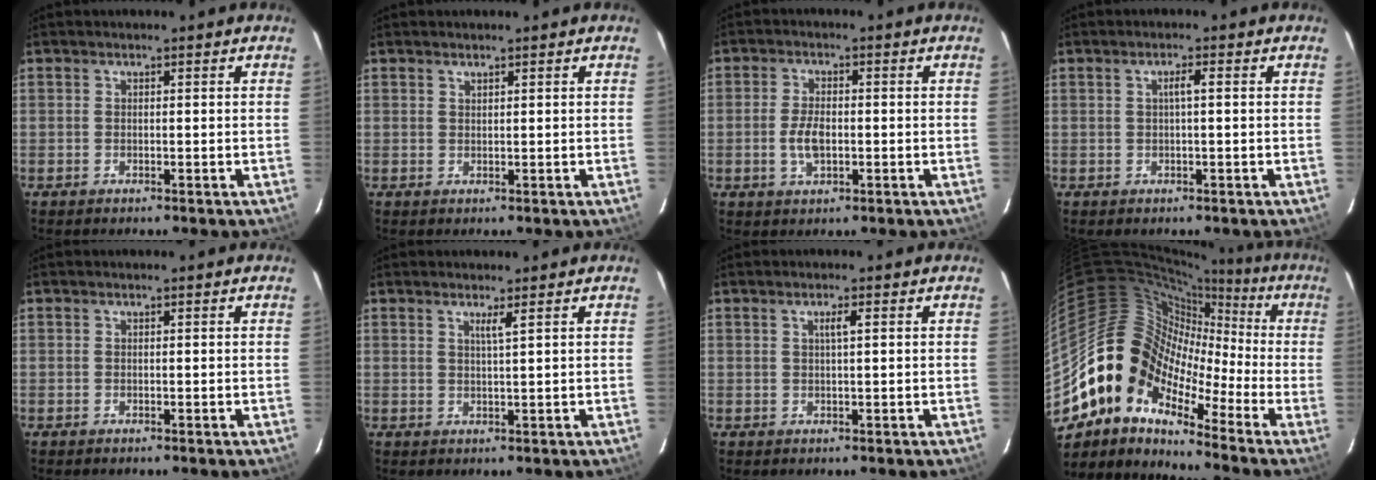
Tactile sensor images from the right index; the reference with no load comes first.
{"total": 0.8, "force": [0.7, 0.2, 0.2], "torque": [-0.005, 0.001, 0.013]}
{"total": 5.0, "force": [-1.0, 2.6, 4.1], "torque": [-0.085, -0.001, -0.016]}
{"total": 1.7, "force": [0.2, 0.0, 1.7], "torque": [-0.030, 0.005, 0.003]}
{"total": 0.0}
{"total": 1.7, "force": [1.0, -0.4, 1.3], "torque": [-0.022, -0.003, 0.016]}
{"total": 1.6, "force": [0.6, 0.0, 1.5], "torque": [-0.026, 0.003, 0.010]}
{"total": 13.6, "force": [-7.1, 9.2, 7.0], "torque": [-0.108, 0.013, -0.161]}